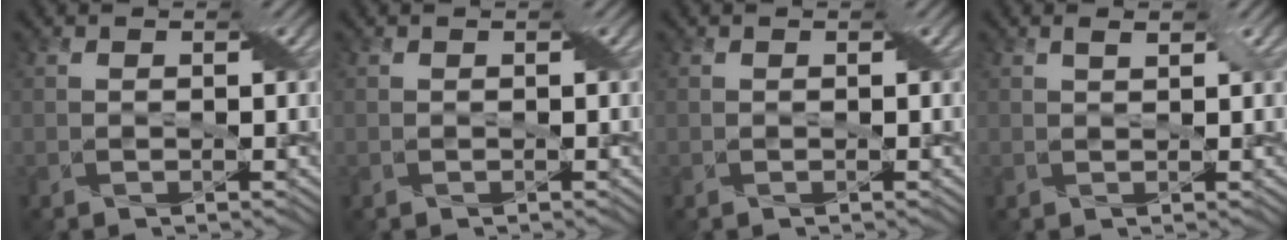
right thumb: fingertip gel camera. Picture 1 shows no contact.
{"total": 0.0}
{"total": 0.0}
{"total": 1.3, "force": [0.8, 0.3, 0.9], "torque": [-0.020, 0.003, 0.016]}